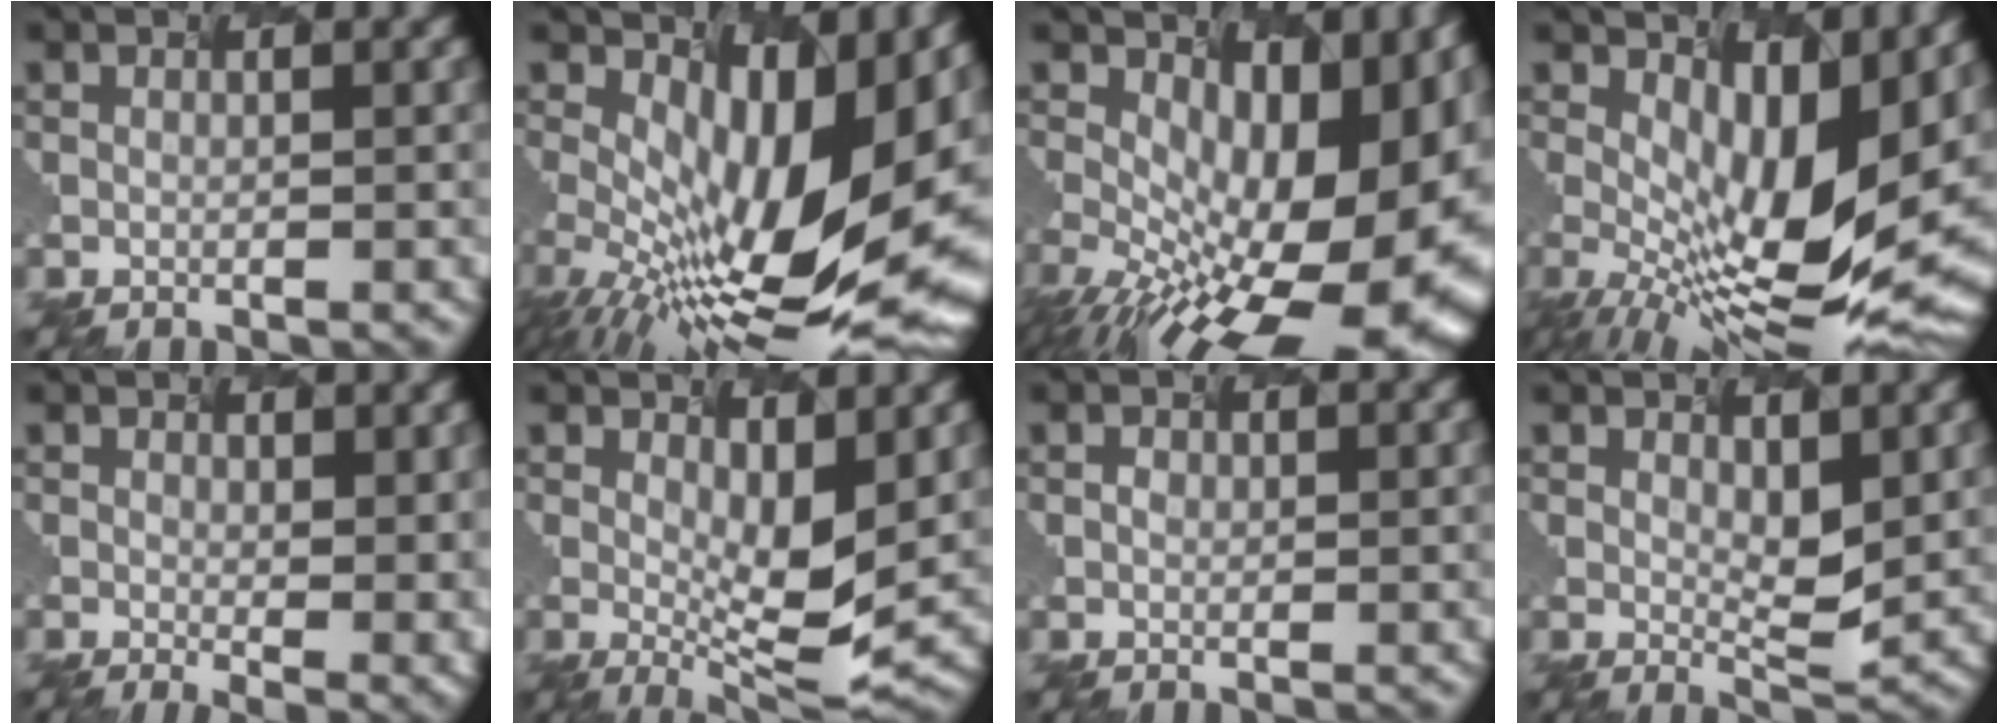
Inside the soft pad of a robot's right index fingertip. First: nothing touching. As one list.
[{"total": 13.6, "force": [-0.8, 5.2, 12.5], "torque": [-0.215, -0.024, 0.033]}, {"total": 14.7, "force": [-2.2, 6.7, 12.9], "torque": [-0.177, -0.021, 0.012]}, {"total": 10.0, "force": [0.7, 2.9, 9.5], "torque": [-0.181, -0.035, 0.061]}, {"total": 2.5, "force": [0.1, 0.3, 2.5], "torque": [-0.041, -0.026, 0.040]}, {"total": 3.8, "force": [0.0, 0.2, 3.8], "torque": [-0.086, -0.029, 0.034]}, {"total": 1.9, "force": [-0.8, -1.1, -1.3], "torque": [-0.008, -0.010, 0.020]}, {"total": 0.9, "force": [0.1, -0.6, 0.7], "torque": [-0.042, -0.023, 0.036]}]